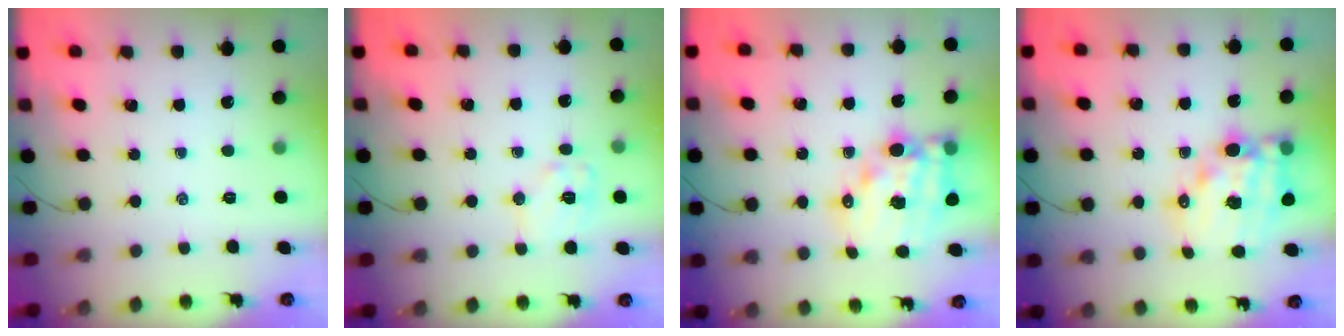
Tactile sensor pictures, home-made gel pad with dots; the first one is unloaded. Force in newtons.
{"total": 9.2, "press": 9.2, "slide": 0.8}
{"total": 15.4, "press": 14.9, "slide": 3.8}
{"total": 15.4, "press": 14.9, "slide": 3.8}